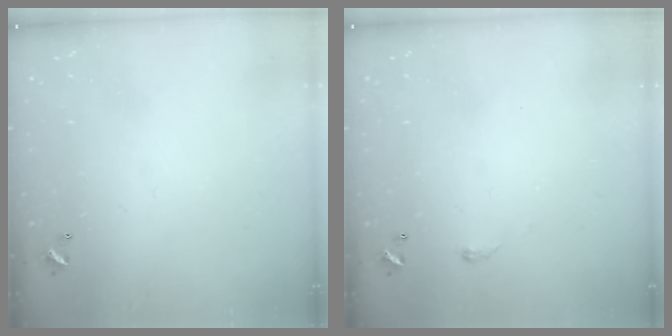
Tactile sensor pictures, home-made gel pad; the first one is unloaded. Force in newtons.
{"total": 2.8, "press": 2.7, "slide": 0.5}